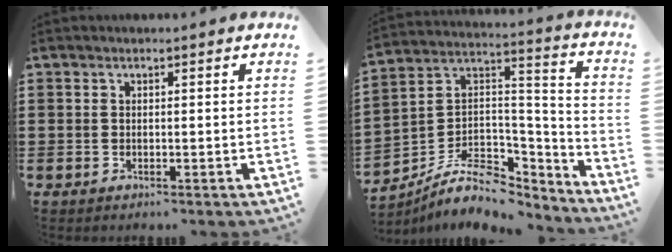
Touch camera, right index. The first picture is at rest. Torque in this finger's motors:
{"motor_torque": [0.29, -0.21, -0.67, -0.21]}